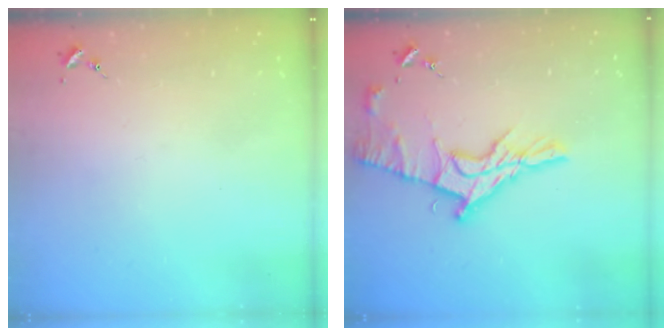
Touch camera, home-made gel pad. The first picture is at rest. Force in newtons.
{"total": 15.1, "press": 15.0, "slide": 1.2}